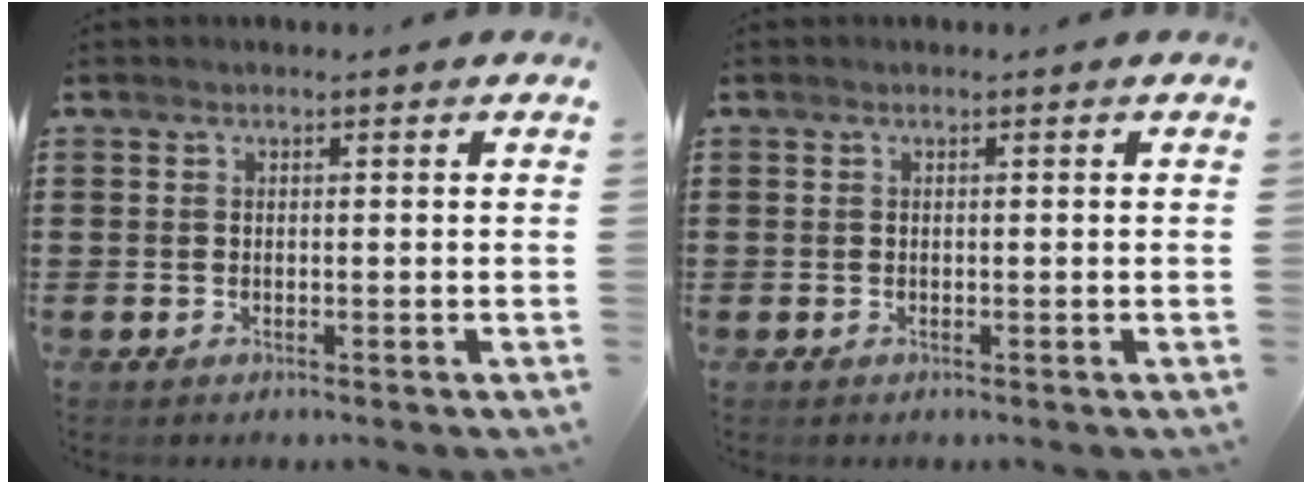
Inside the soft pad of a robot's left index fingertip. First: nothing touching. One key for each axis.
{"total": 0.0}